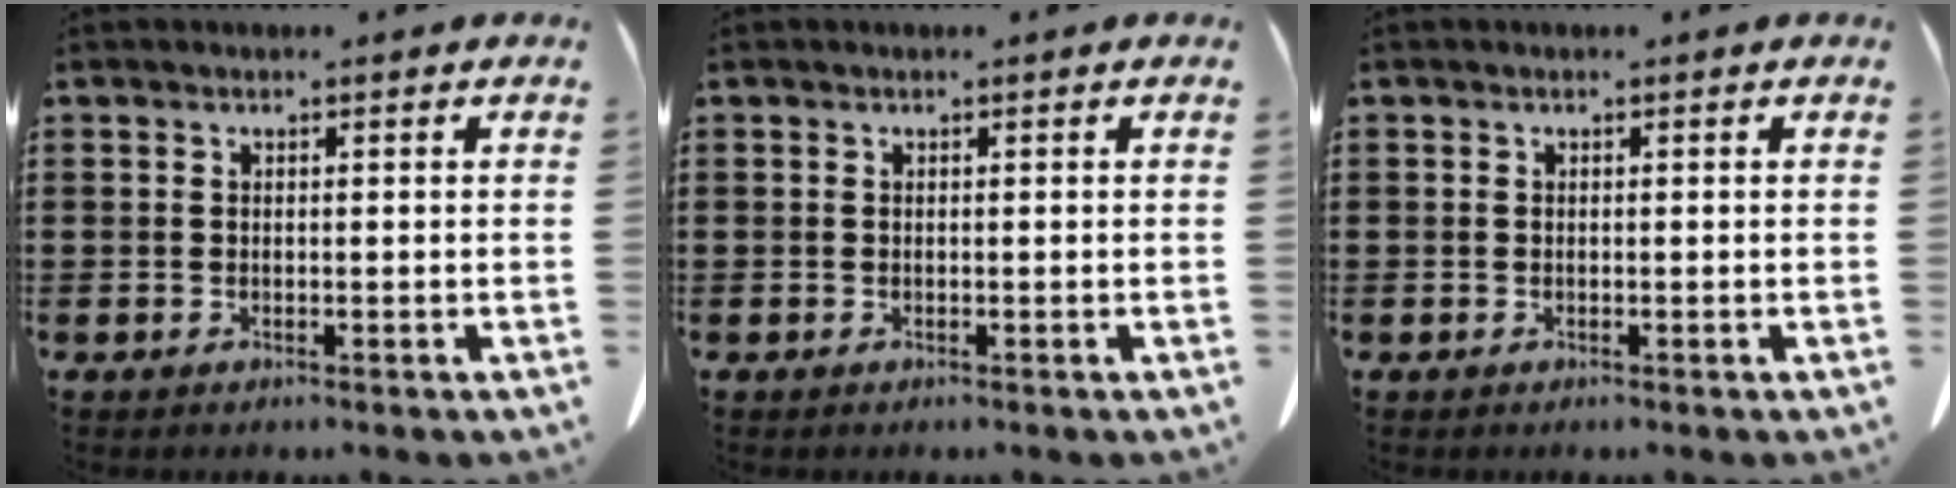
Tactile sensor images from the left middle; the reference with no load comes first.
{"total": 0.0}
{"total": 0.0}